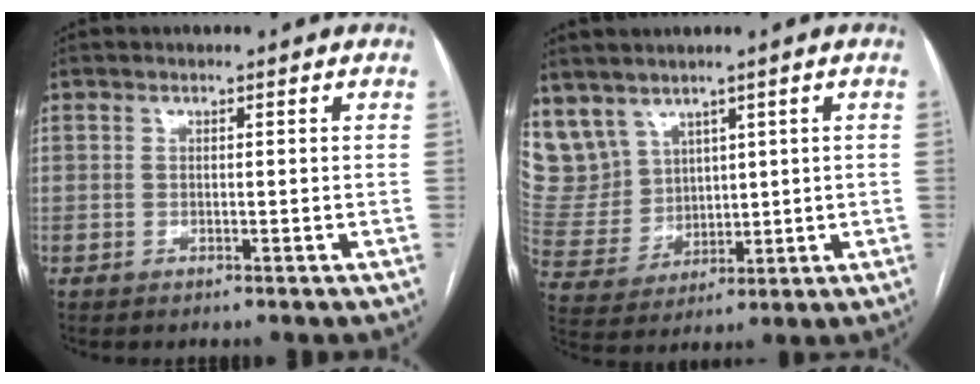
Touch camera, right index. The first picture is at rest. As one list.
[{"total": 10.4, "force": [6.5, 7.8, 2.0], "torque": [-0.067, 0.035, 0.160]}]